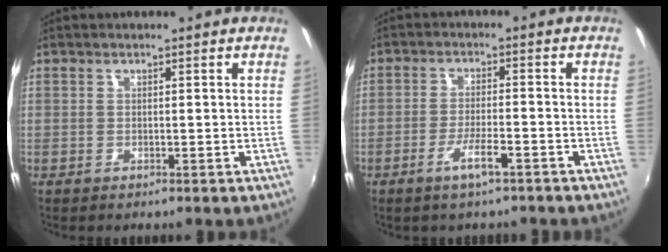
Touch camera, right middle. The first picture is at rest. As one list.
[{"total": 4.8, "force": [-3.2, 1.0, 3.4], "torque": [-0.075, -0.006, -0.054]}]